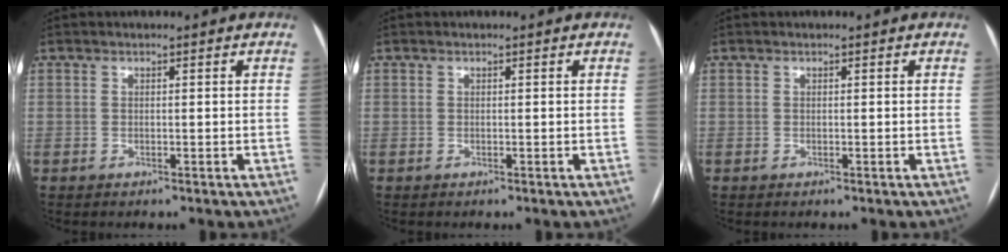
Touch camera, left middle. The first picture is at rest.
{"total": 0.0}
{"total": 0.0}